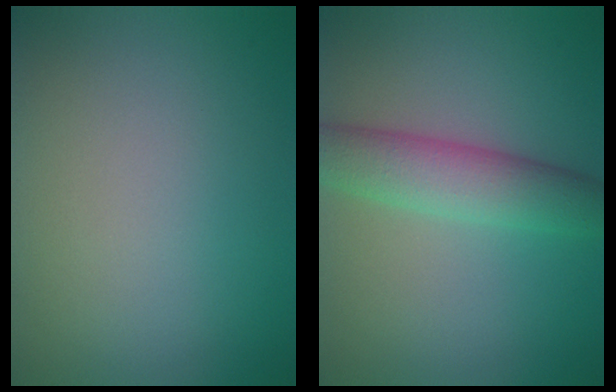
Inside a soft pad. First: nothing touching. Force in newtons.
{"total": 4.8, "press": 4.8, "slide": 0.1}